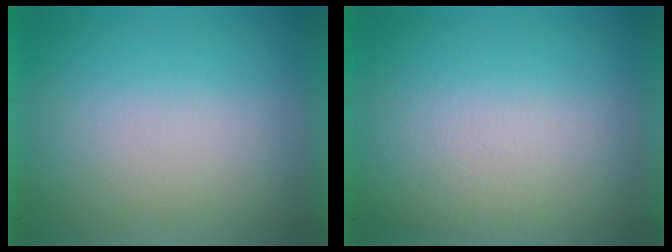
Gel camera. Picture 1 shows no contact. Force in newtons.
{"total": 2.1}